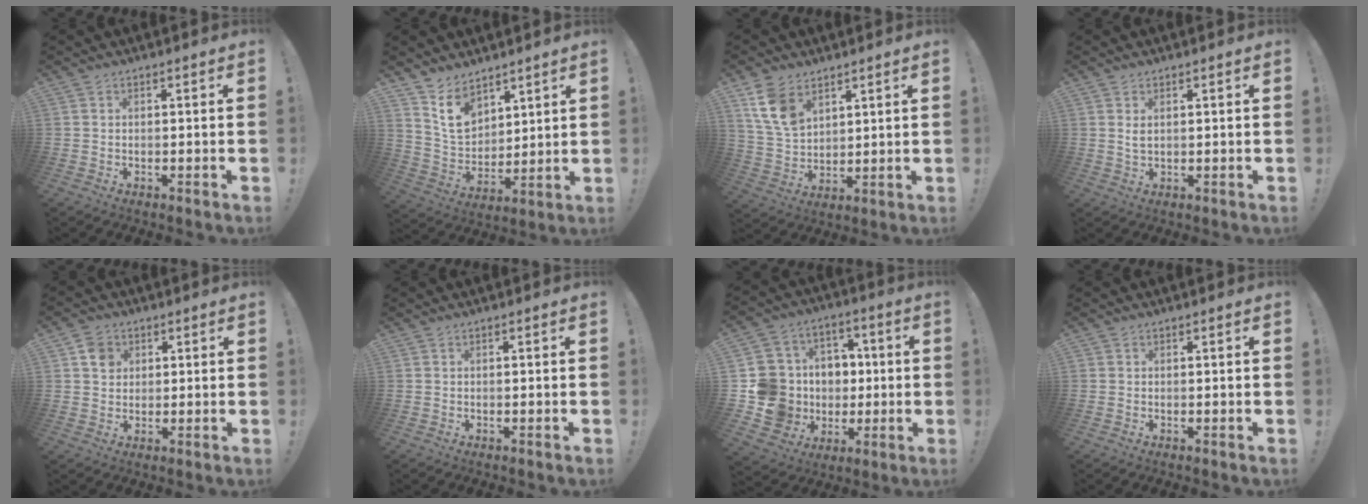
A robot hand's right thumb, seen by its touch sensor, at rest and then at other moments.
{"total": 12.0, "force": [8.2, 7.7, 4.5], "torque": [-0.074, -0.052, 0.163]}
{"total": 11.5, "force": [6.5, 7.2, 6.1], "torque": [-0.114, -0.028, 0.127]}
{"total": 2.0, "force": [0.6, 0.9, 1.7], "torque": [-0.033, 0.001, 0.009]}
{"total": 5.6, "force": [2.1, 4.9, 1.7], "torque": [-0.017, 0.000, 0.039]}
{"total": 0.0}
{"total": 17.3, "force": [-1.7, 16.3, 5.6], "torque": [-0.098, 0.017, 0.017]}
{"total": 0.0}